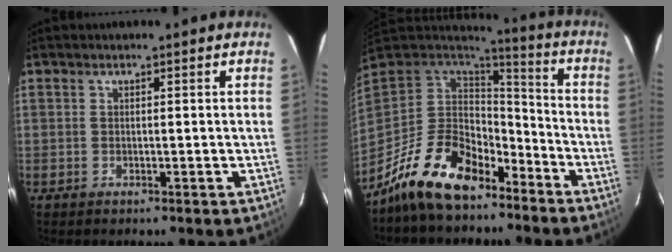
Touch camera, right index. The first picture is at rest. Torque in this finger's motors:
{"motor_torque": [1.14, -1.00, 0.75, 0.12]}